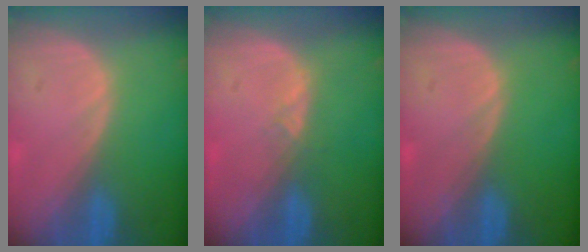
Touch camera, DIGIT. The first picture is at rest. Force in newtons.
{"total": 1.4, "press": 1.2, "slide": 0.8}
{"total": 0.0}